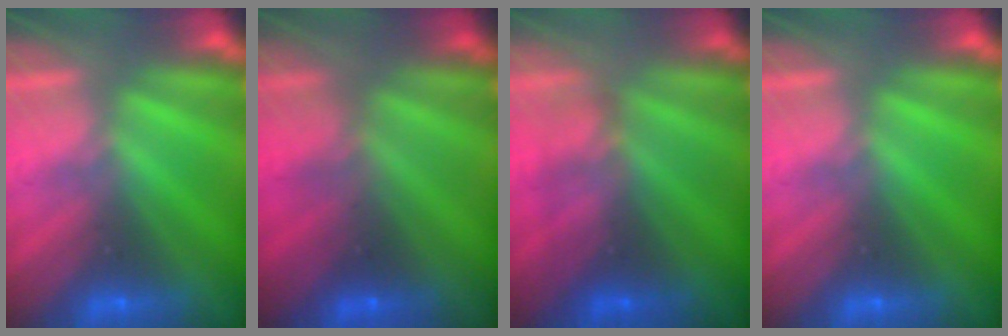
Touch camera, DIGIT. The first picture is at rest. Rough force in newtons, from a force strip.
{"total": 2.9}
{"total": 3.2}
{"total": 0.0}